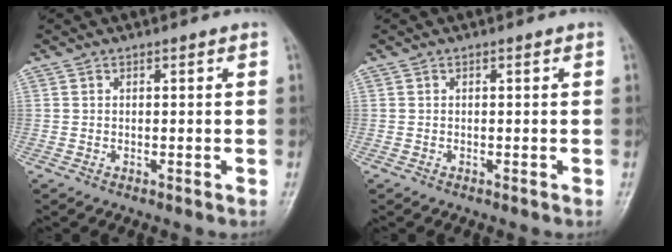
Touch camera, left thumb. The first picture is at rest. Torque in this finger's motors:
{"motor_torque": [-0.03, 0.03, -0.05, 0.05, 0.00]}